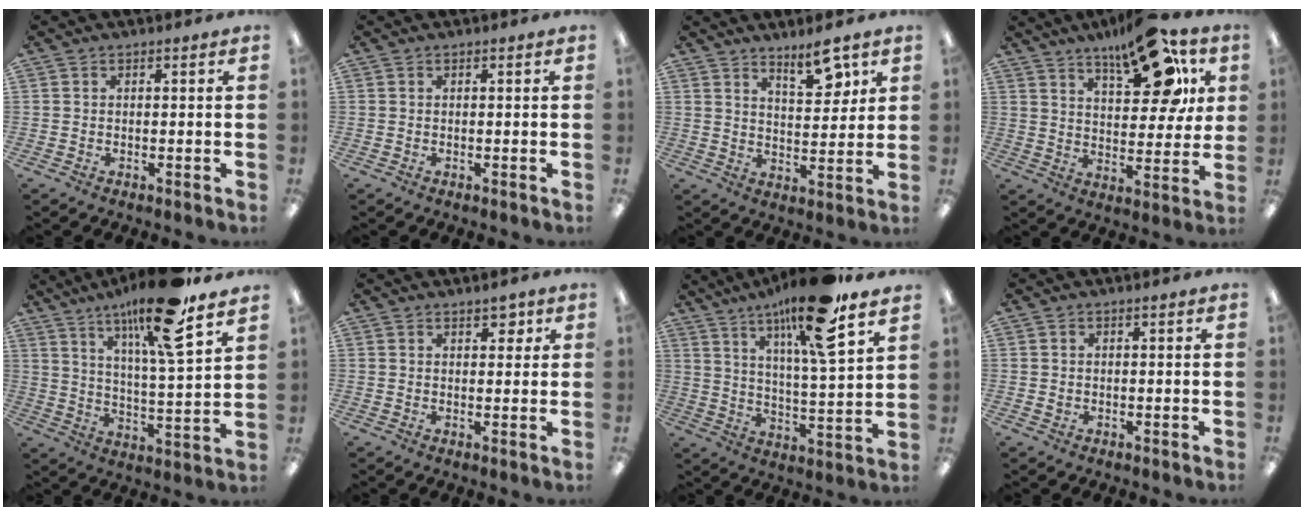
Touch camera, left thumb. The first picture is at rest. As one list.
[{"total": 0.0}, {"total": 8.7, "force": [6.4, 3.1, 5.1], "torque": [-0.052, -0.045, 0.102]}, {"total": 18.9, "force": [11.9, 7.9, 12.4], "torque": [-0.172, -0.062, 0.191]}, {"total": 17.7, "force": [12.6, 2.4, 12.1], "torque": [-0.208, -0.066, 0.197]}, {"total": 3.0, "force": [2.0, 1.5, 1.6], "torque": [-0.010, -0.006, 0.029]}, {"total": 17.7, "force": [12.5, 2.1, 12.4], "torque": [-0.213, -0.065, 0.194]}, {"total": 0.6, "force": [0.0, 0.6, 0.3], "torque": [-0.006, 0.003, -0.001]}]